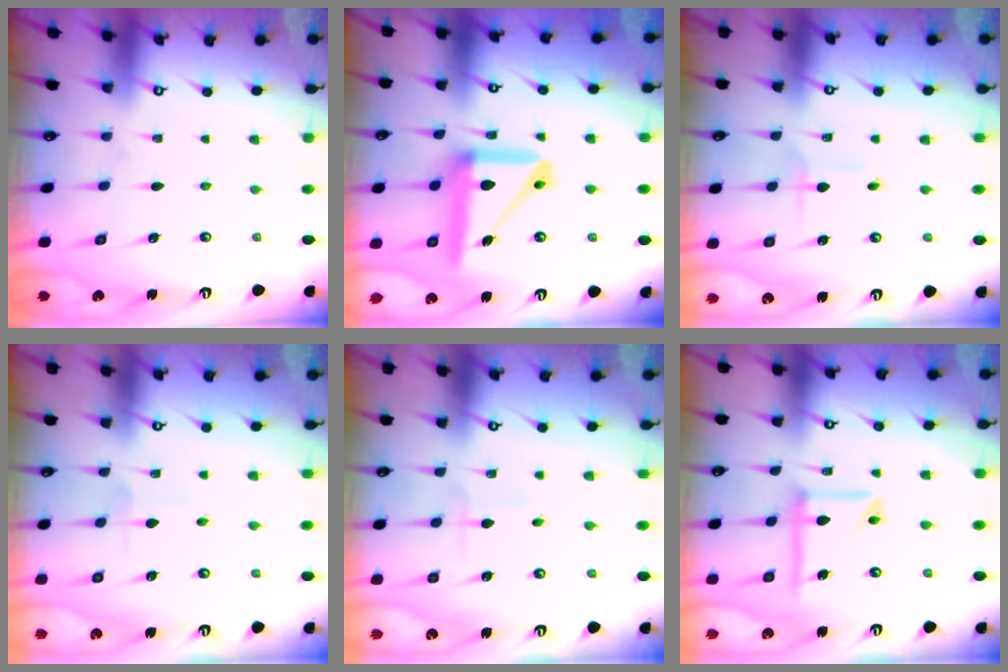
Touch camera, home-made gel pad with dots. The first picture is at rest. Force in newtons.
{"total": 16.4, "press": 16.3, "slide": 2.0}
{"total": 2.0, "press": 2.0, "slide": 0.1}
{"total": 3.7, "press": 3.5, "slide": 1.2}
{"total": 2.2, "press": 2.2, "slide": 0.3}
{"total": 12.6, "press": 12.5, "slide": 1.7}